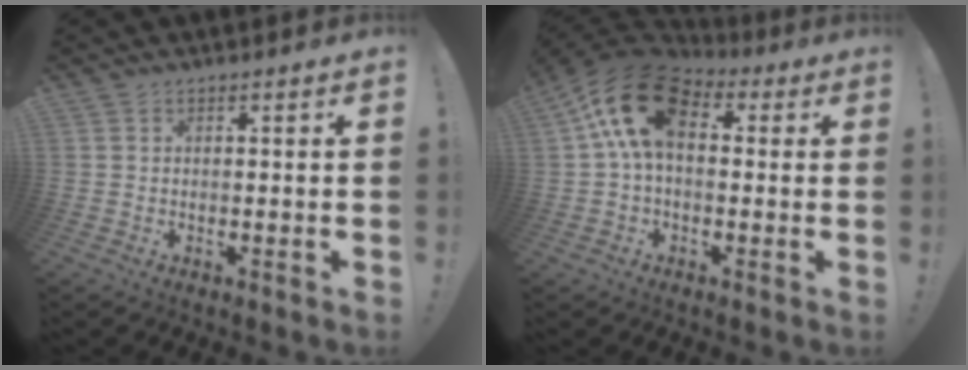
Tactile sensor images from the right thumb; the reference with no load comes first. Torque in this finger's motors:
{"motor_torque": [2.07, 2.91, 0.38, 0.11, 0.61]}